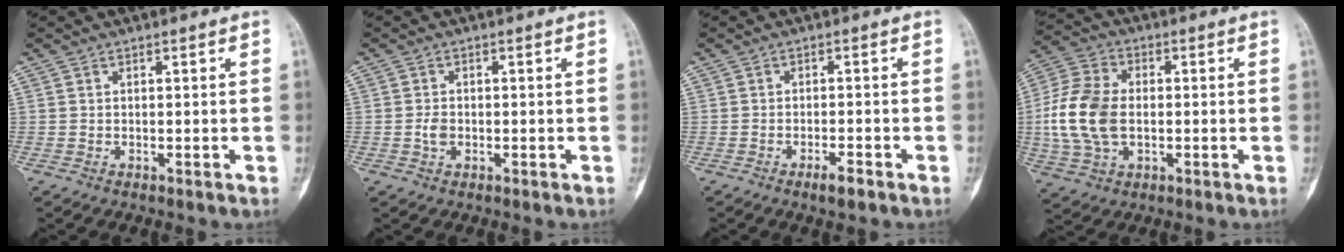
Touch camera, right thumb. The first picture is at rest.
{"total": 2.0, "force": [-0.4, 1.4, 1.4], "torque": [-0.025, 0.003, -0.009]}
{"total": 2.8, "force": [-1.9, 0.7, 2.1], "torque": [-0.035, 0.007, -0.033]}
{"total": 14.0, "force": [-0.6, 9.1, 10.6], "torque": [-0.223, 0.013, -0.009]}